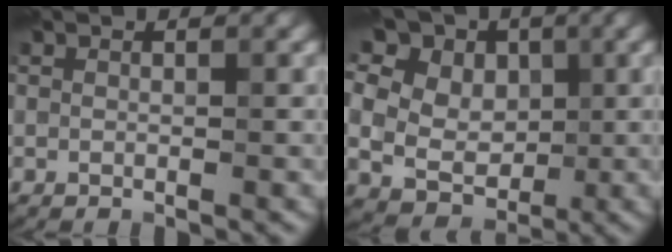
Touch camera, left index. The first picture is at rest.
{"total": 19.2, "force": [7.6, 14.7, 9.9], "torque": [-0.229, 0.059, 0.111]}